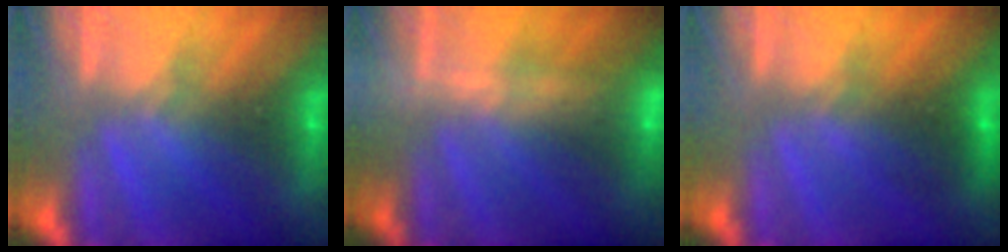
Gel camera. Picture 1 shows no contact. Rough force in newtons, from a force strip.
{"total": 2.2}
{"total": 2.7}